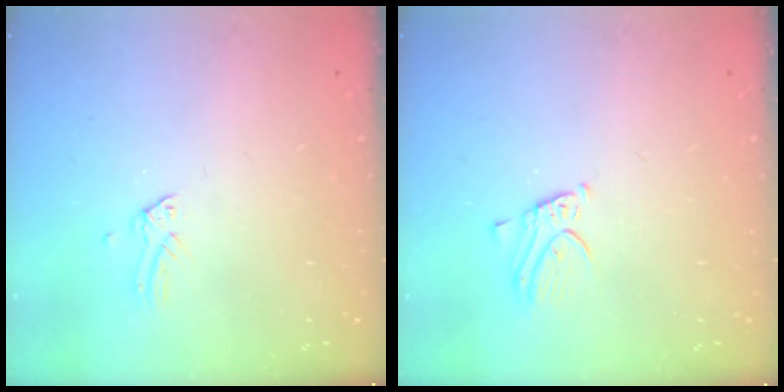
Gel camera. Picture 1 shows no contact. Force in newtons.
{"total": 2.8, "press": 2.8, "slide": 0.1}